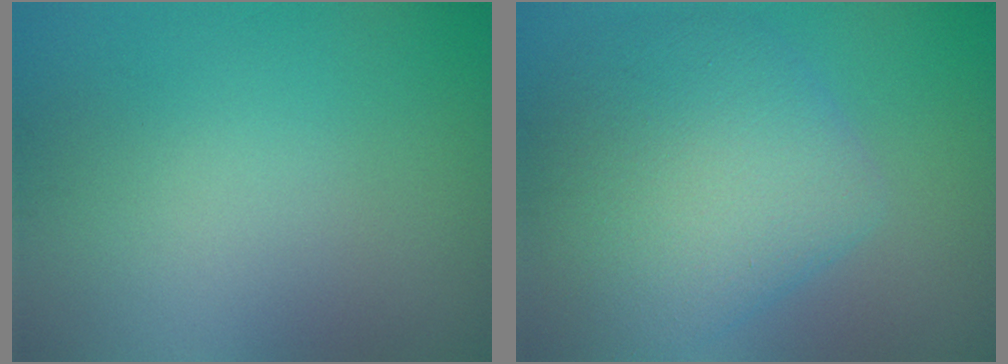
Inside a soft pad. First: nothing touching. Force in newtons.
{"total": 7.6, "press": 7.6, "slide": 0.3}